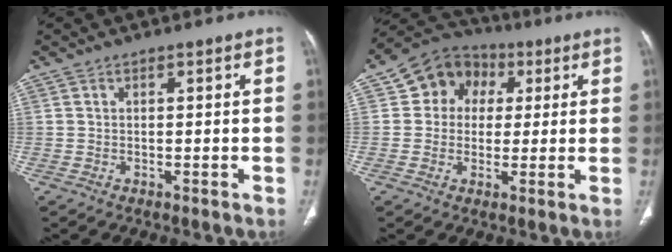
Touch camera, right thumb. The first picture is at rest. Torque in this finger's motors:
{"motor_torque": [-0.70, 1.14, -0.15, 0.17, -0.01]}